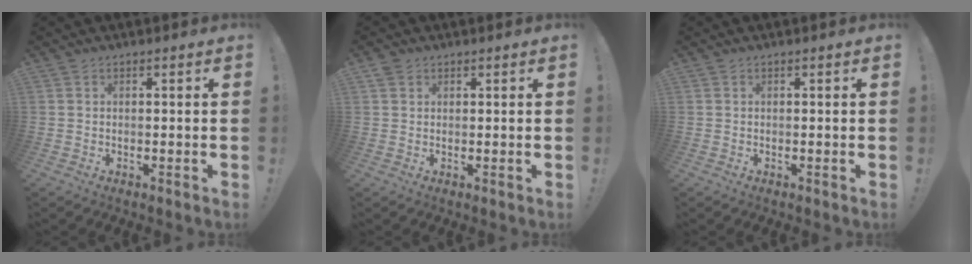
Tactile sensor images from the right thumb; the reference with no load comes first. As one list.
[{"total": 1.6, "force": [1.2, 1.1, 0.3], "torque": [-0.006, -0.003, 0.024]}, {"total": 0.0}]